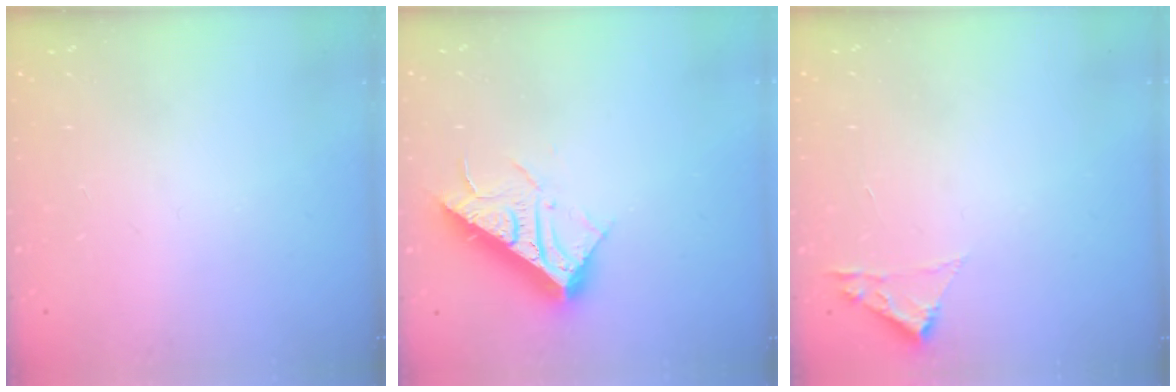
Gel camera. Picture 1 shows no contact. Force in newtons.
{"total": 17.0, "press": 17.0, "slide": 0.3}
{"total": 1.8, "press": 1.8, "slide": 0.2}